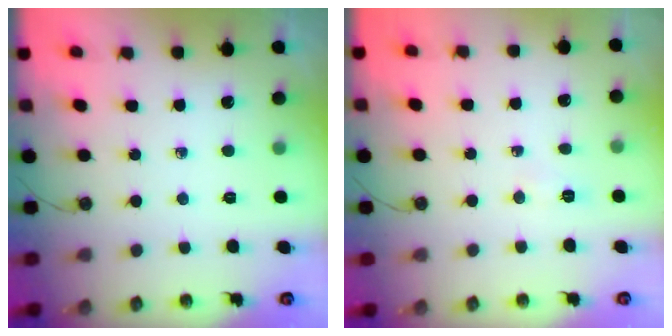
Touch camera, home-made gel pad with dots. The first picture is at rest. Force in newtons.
{"total": 4.9, "press": 3.1, "slide": 3.8}